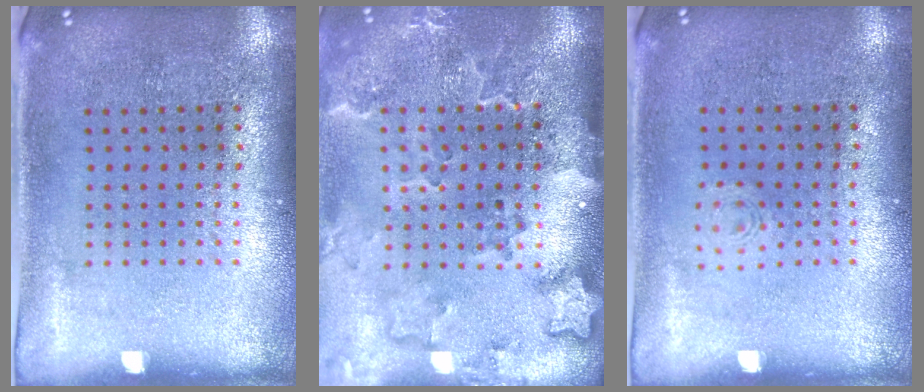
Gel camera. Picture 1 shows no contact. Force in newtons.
{"total": 2.9, "press": 2.3, "slide": 1.8}
{"total": 0.6, "press": 0.6, "slide": 0.1}